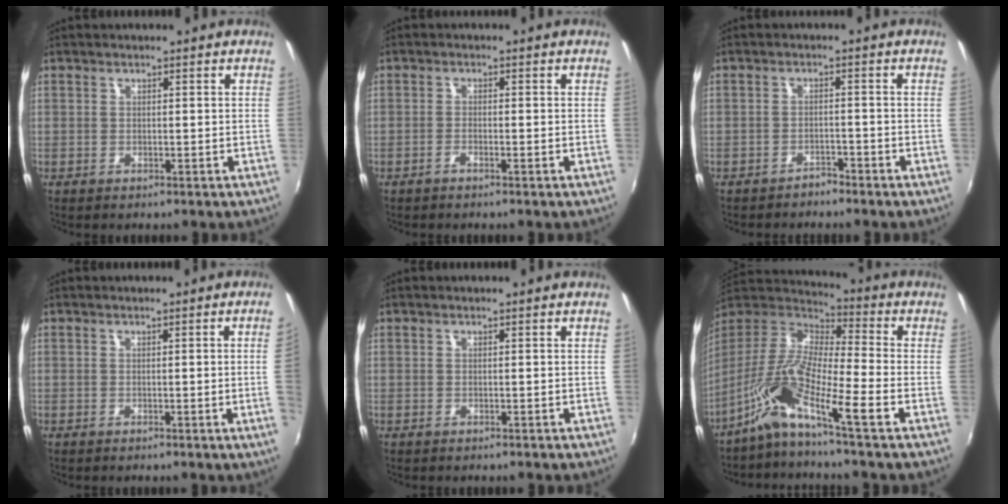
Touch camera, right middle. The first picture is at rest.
{"total": 1.1, "force": [-0.9, 0.1, 0.6], "torque": [-0.017, 0.001, -0.022]}
{"total": 2.1, "force": [-2.0, 0.6, 0.2], "torque": [-0.007, 0.002, -0.031]}
{"total": 2.4, "force": [0.0, -1.5, 1.9], "torque": [-0.021, -0.014, 0.005]}
{"total": 0.0}
{"total": 12.5, "force": [-7.6, 0.8, 9.9], "torque": [-0.194, 0.002, -0.164]}